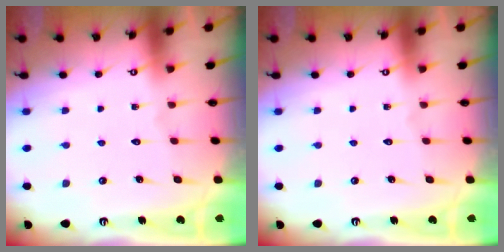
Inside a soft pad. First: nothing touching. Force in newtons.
{"total": 0.0}